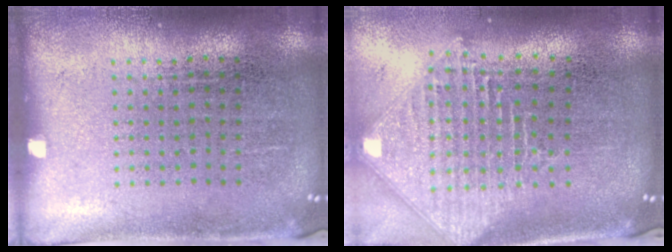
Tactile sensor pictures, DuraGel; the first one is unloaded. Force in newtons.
{"total": 2.5, "press": 2.0, "slide": 1.6}